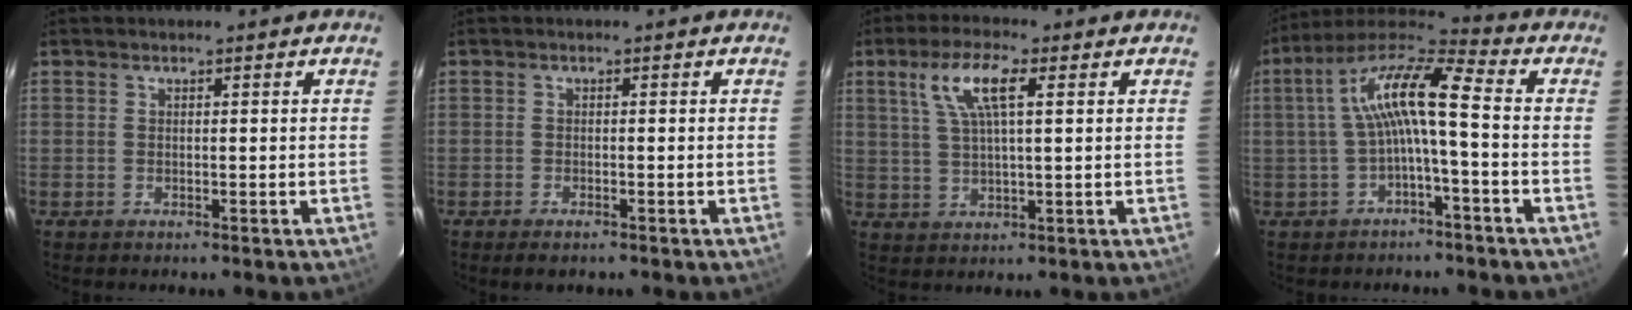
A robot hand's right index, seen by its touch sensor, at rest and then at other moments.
{"total": 2.1, "force": [-1.6, 0.7, 1.2], "torque": [-0.028, -0.005, -0.030]}
{"total": 8.1, "force": [3.1, 2.2, 7.1], "torque": [-0.141, 0.013, 0.061]}
{"total": 11.0, "force": [-0.8, 1.7, 10.9], "torque": [-0.220, 0.026, -0.019]}